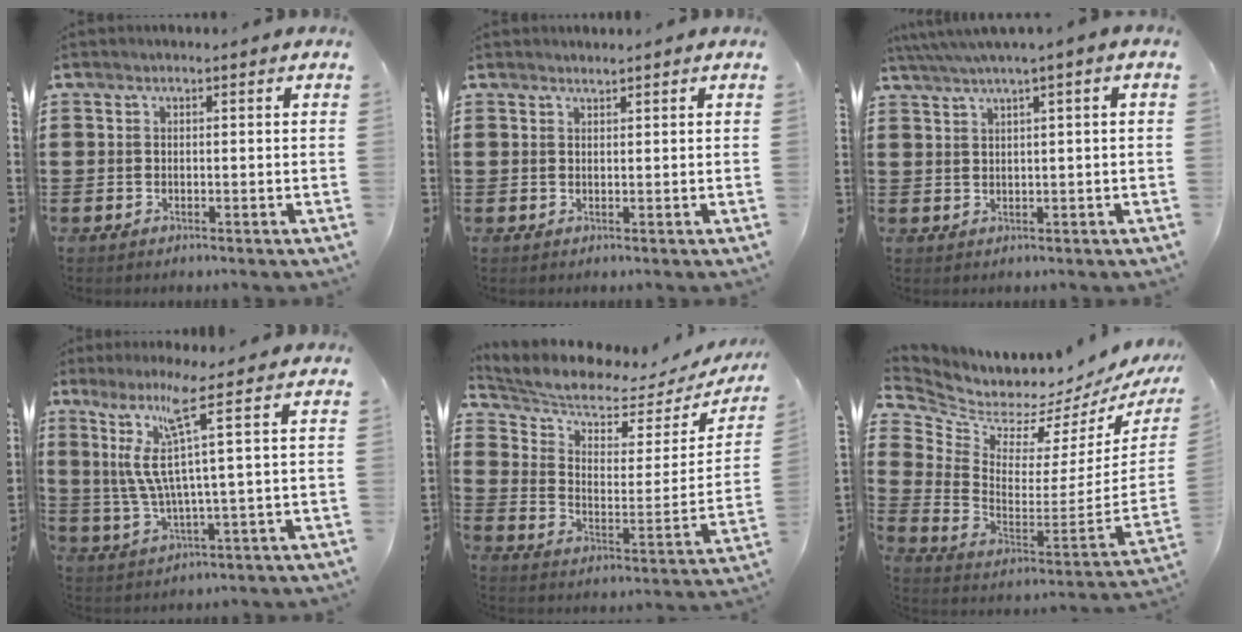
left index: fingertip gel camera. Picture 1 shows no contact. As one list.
[{"total": 0.9, "force": [0.9, 0.0, 0.0], "torque": [-0.001, -0.002, 0.019]}, {"total": 2.2, "force": [1.0, -0.4, 2.0], "torque": [-0.038, -0.003, 0.016]}, {"total": 9.1, "force": [3.9, -0.8, 8.2], "torque": [-0.192, -0.024, 0.056]}, {"total": 6.1, "force": [5.6, 1.3, 1.9], "torque": [-0.069, -0.042, 0.094]}, {"total": 3.0, "force": [2.6, 1.3, 0.4], "torque": [-0.039, -0.055, 0.037]}]